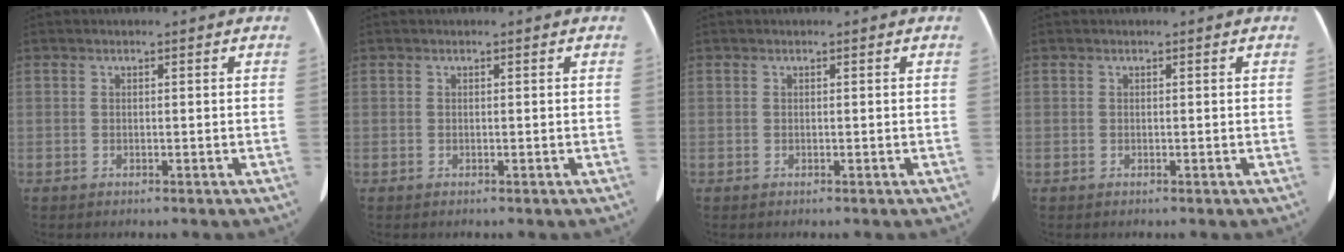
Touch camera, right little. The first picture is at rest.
{"total": 0.0}
{"total": 0.0}
{"total": 0.0}